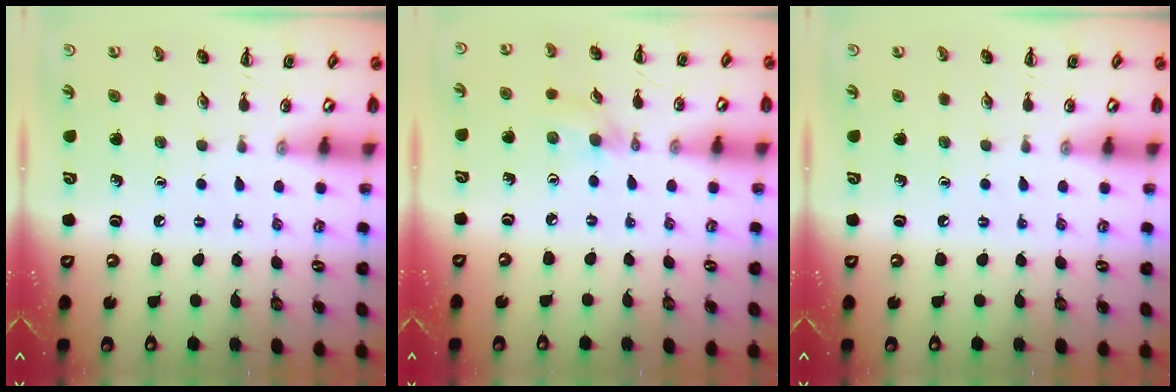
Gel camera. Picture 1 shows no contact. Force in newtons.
{"total": 3.5, "press": 3.2, "slide": 1.4}
{"total": 0.0}